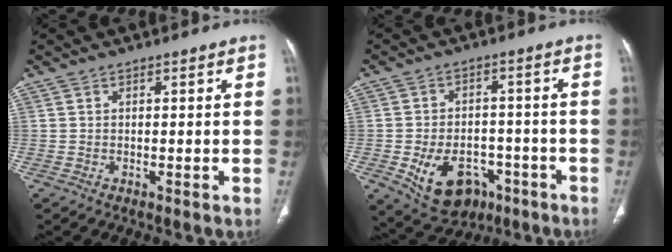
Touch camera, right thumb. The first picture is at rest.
{"total": 13.2, "force": [-5.6, 9.2, 7.6], "torque": [-0.102, 0.029, -0.071]}